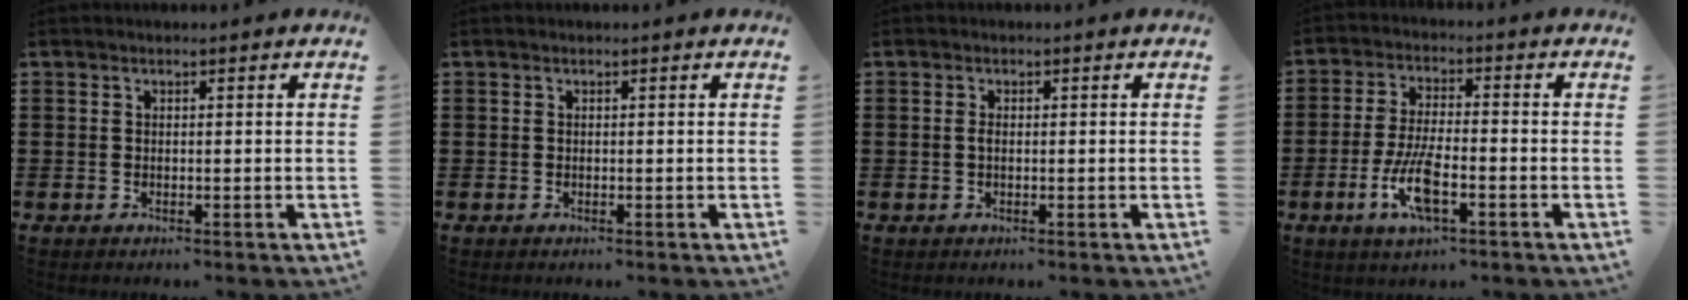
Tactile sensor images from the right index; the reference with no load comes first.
{"total": 0.0}
{"total": 1.0, "force": [-0.1, 0.5, 0.9], "torque": [-0.027, -0.003, -0.004]}
{"total": 7.9, "force": [-3.1, 2.3, 6.9], "torque": [-0.151, -0.014, -0.058]}